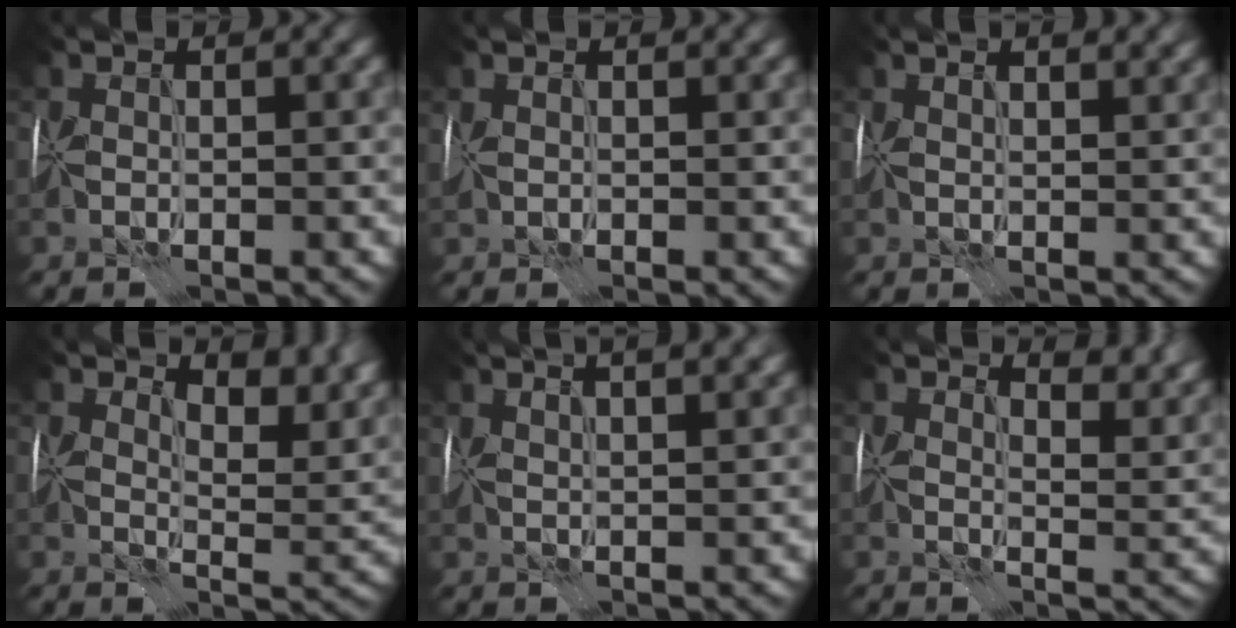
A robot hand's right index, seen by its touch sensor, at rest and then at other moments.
{"total": 1.7, "force": [0.9, 1.0, 1.0], "torque": [-0.028, 0.006, 0.022]}
{"total": 4.7, "force": [2.9, 2.0, 3.1], "torque": [-0.043, 0.024, 0.031]}
{"total": 6.8, "force": [4.8, 2.8, 3.9], "torque": [-0.051, -0.008, 0.073]}
{"total": 8.5, "force": [5.1, 3.4, 5.8], "torque": [-0.070, 0.048, 0.057]}
{"total": 5.9, "force": [4.5, 2.3, 3.0], "torque": [-0.047, -0.004, 0.056]}